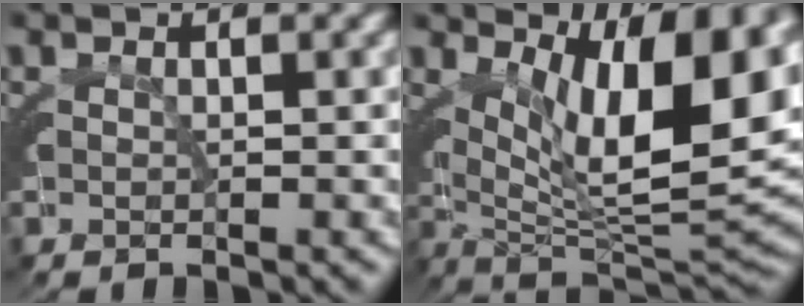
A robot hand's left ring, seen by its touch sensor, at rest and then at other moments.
{"total": 14.6, "force": [2.9, 6.4, 12.8], "torque": [-0.163, -0.003, 0.053]}